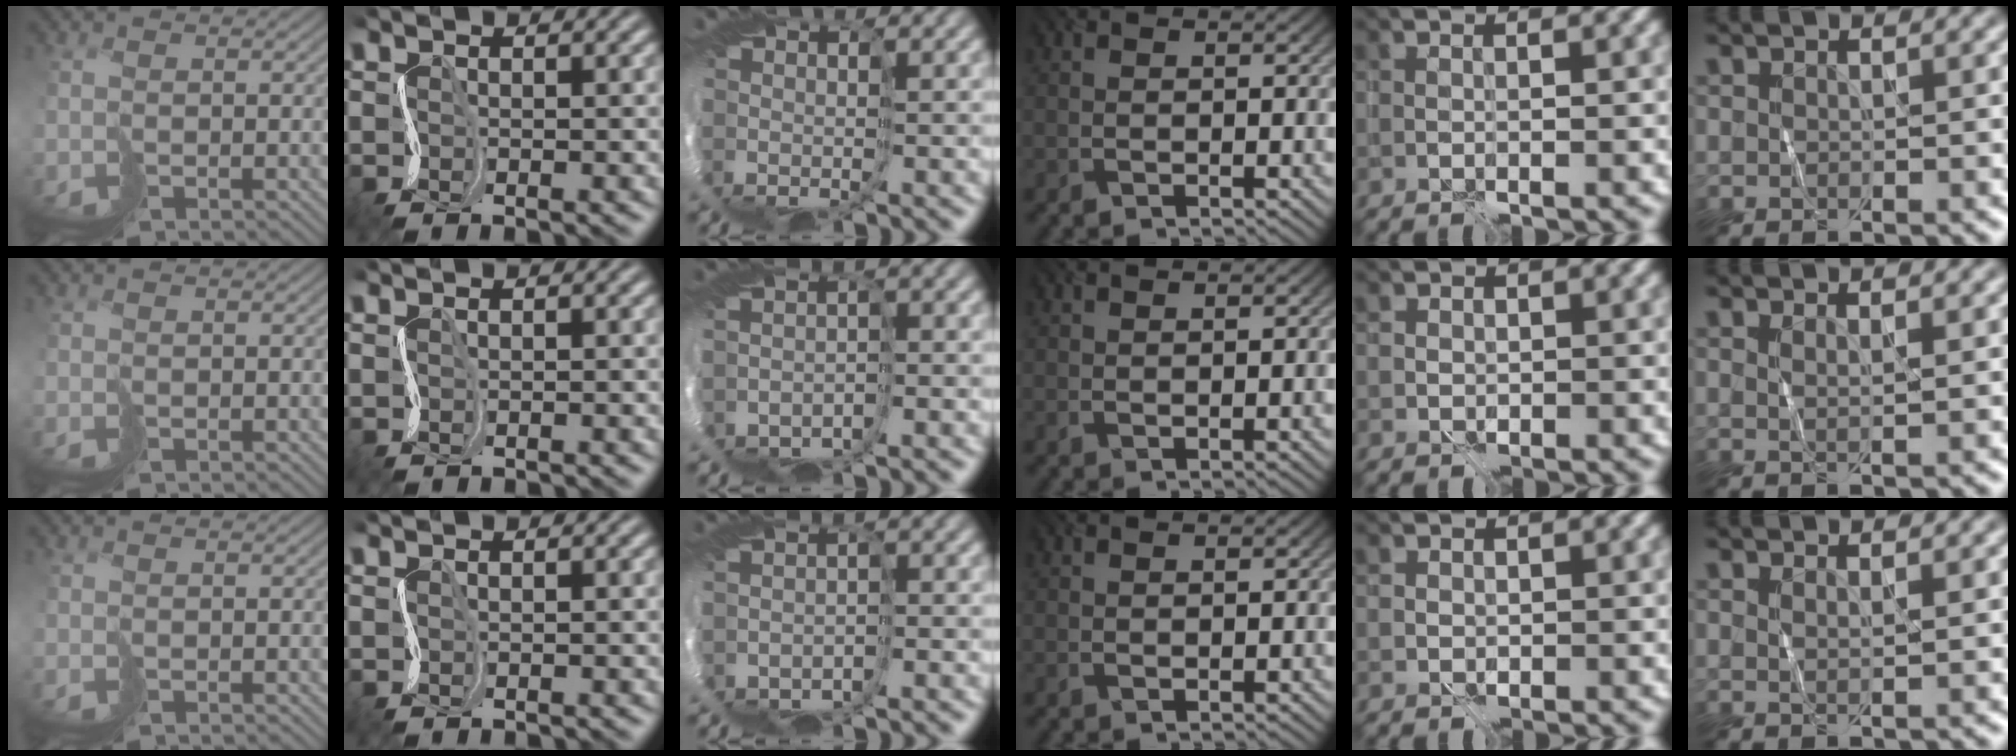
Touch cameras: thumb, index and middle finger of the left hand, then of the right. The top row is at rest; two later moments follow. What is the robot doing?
{"motion": "cut", "object": "paper bag"}